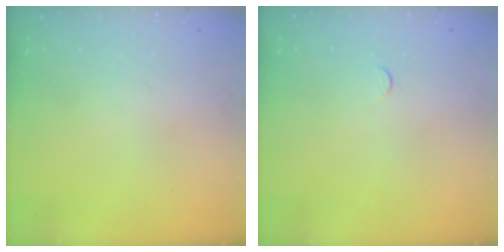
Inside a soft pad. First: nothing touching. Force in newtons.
{"total": 2.5, "press": 2.5, "slide": 0.3}